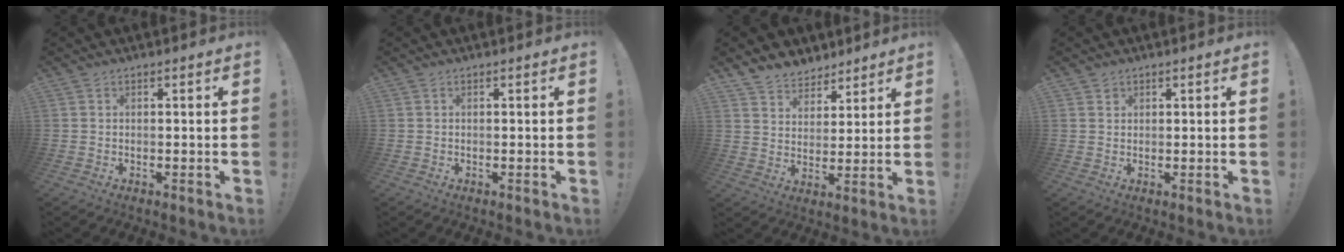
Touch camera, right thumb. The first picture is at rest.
{"total": 0.0}
{"total": 7.3, "force": [5.8, 4.4, 0.6], "torque": [-0.018, -0.047, 0.114]}
{"total": 1.2, "force": [0.9, 0.8, 0.1], "torque": [0.011, -0.006, 0.015]}